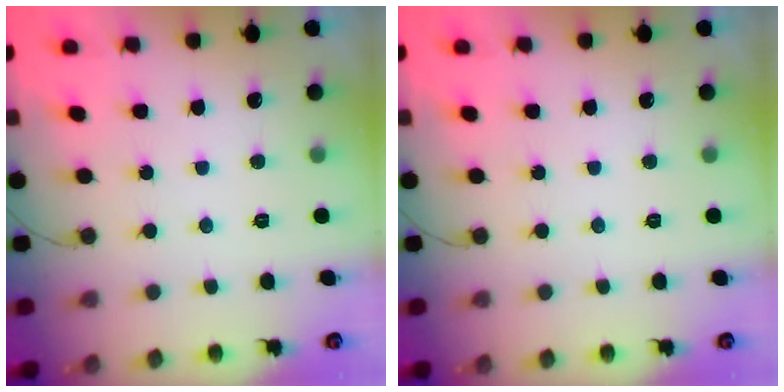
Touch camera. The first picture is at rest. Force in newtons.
{"total": 0.0}